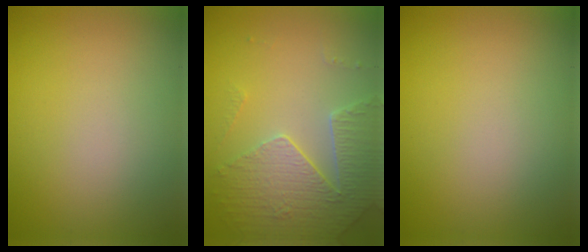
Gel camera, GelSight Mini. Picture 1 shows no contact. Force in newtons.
{"total": 4.1, "press": 4.0, "slide": 1.0}
{"total": 0.0}